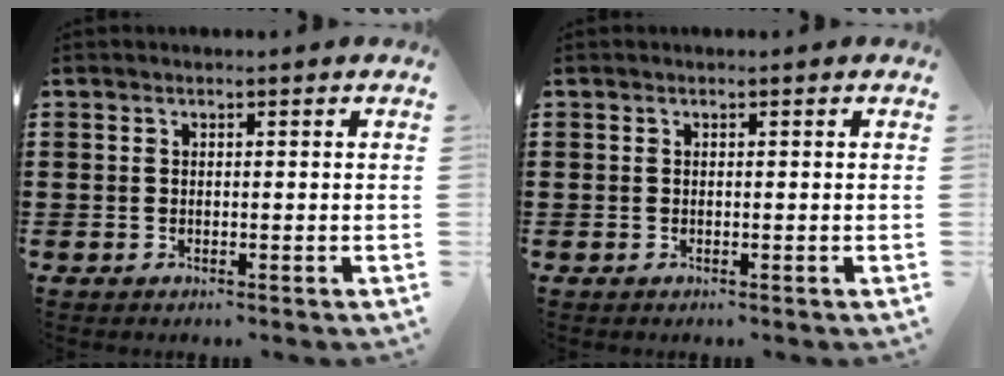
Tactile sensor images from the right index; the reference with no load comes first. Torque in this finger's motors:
{"motor_torque": [0.00, 0.00, 0.00, 0.00]}